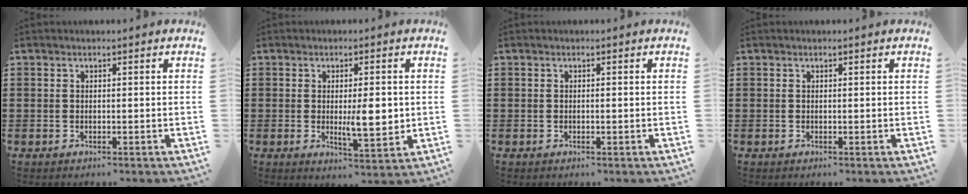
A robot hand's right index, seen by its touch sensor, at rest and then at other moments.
{"total": 5.7, "force": [0.1, 1.8, 5.4], "torque": [-0.080, -0.006, -0.001]}
{"total": 0.0}
{"total": 0.0}